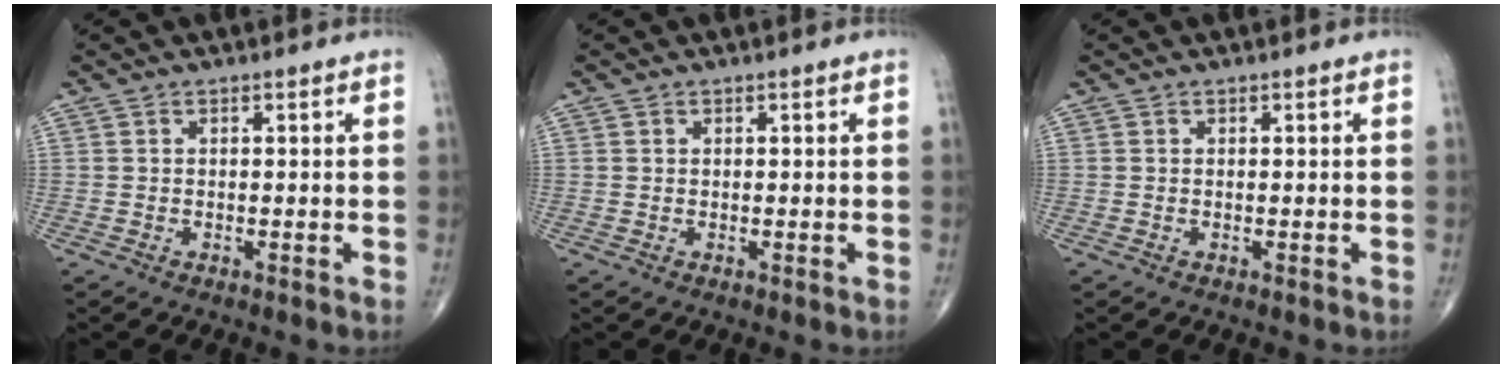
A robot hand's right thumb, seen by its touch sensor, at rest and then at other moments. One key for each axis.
{"total": 0.0}
{"total": 0.0}